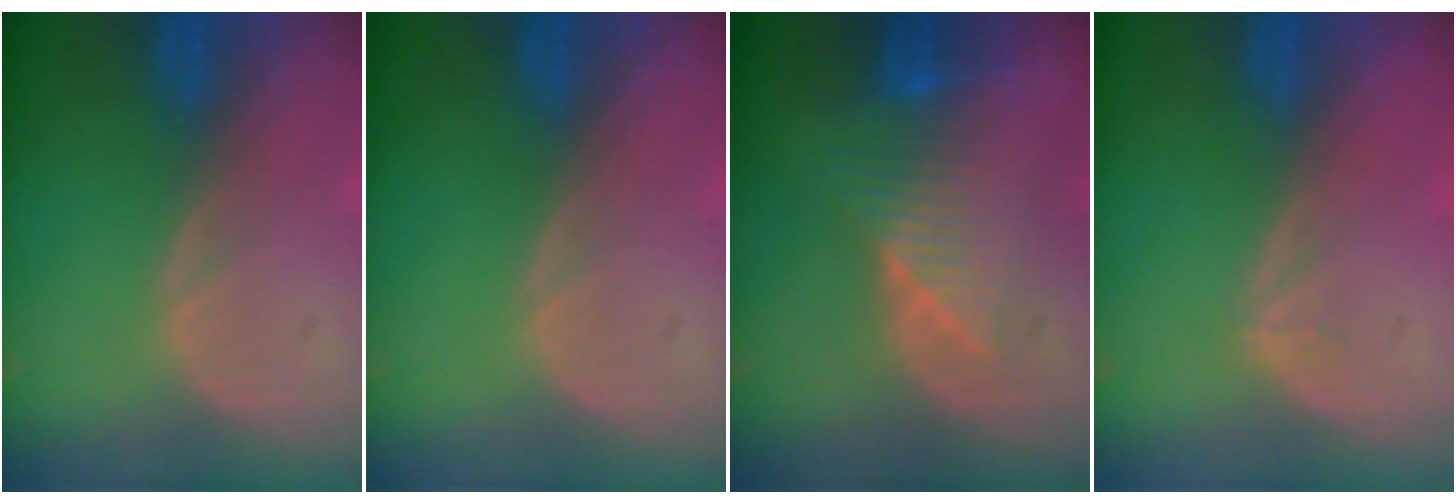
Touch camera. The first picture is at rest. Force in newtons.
{"total": 0.0}
{"total": 7.8, "press": 7.1, "slide": 3.0}
{"total": 0.6, "press": 0.4, "slide": 0.5}